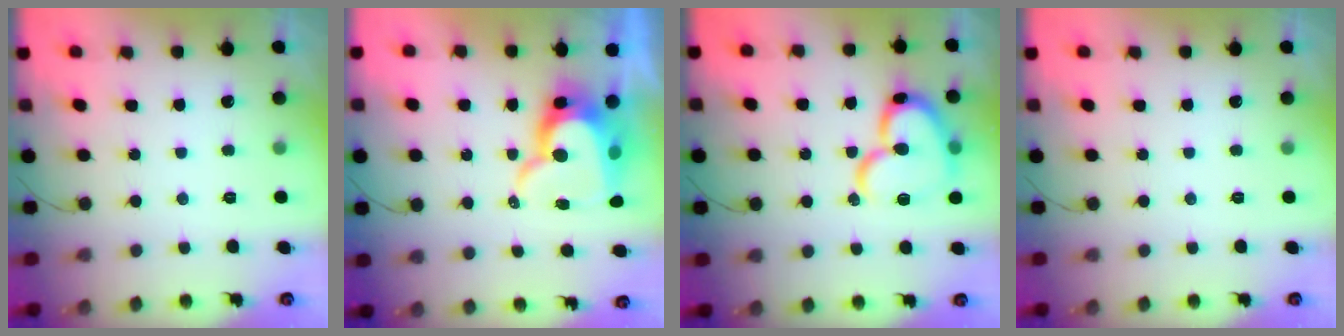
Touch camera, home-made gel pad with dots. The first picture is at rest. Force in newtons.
{"total": 13.8, "press": 13.8, "slide": 1.0}
{"total": 18.1, "press": 18.0, "slide": 1.8}
{"total": 0.0}